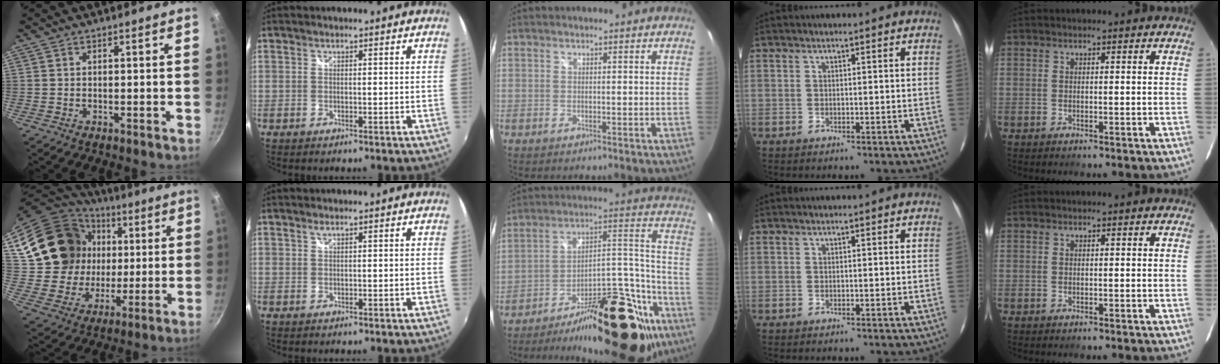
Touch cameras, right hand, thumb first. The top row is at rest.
{"thumb": {"total": 23.5, "force": [5.4, 19.5, 11.9], "torque": [-0.210, 0.026, 0.109]}, "index": {"total": 0.5, "force": [0.4, 0.1, 0.3], "torque": [-0.004, 0.002, 0.008]}, "middle": {"total": 29.9, "force": [-19.8, 11.4, 19.2], "torque": [-0.237, 0.045, -0.283]}}